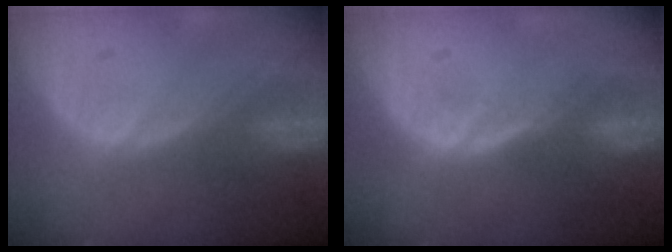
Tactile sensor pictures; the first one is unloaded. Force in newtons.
{"total": 1.5, "press": 1.2, "slide": 0.9}